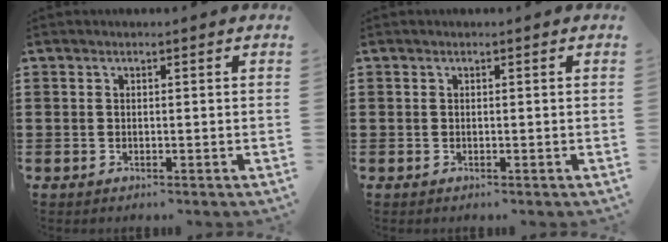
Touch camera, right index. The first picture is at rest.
{"total": 0.0}